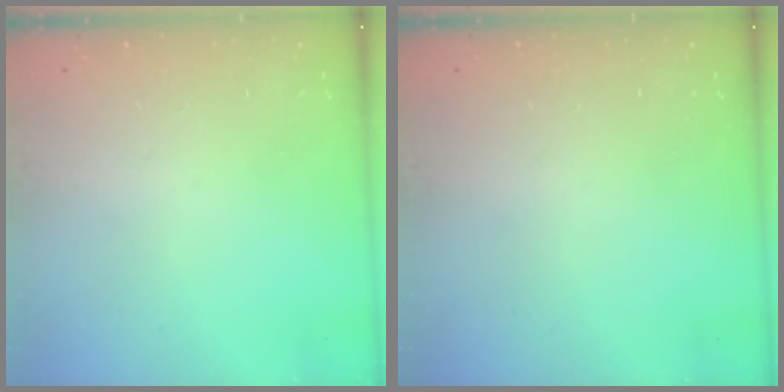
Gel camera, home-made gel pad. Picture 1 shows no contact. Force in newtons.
{"total": 0.0}